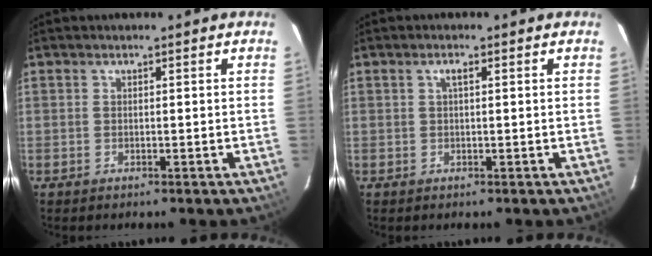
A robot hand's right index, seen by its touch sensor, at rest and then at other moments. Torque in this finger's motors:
{"motor_torque": [0.17, -0.04, 0.06, 0.02]}